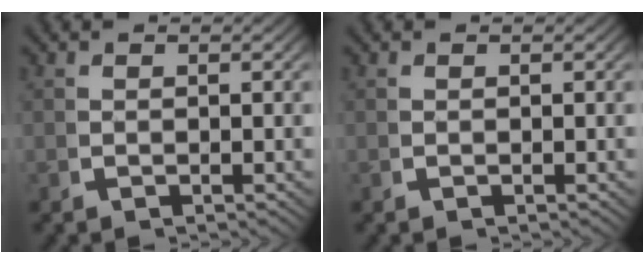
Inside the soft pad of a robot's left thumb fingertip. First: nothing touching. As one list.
[{"total": 0.0}]